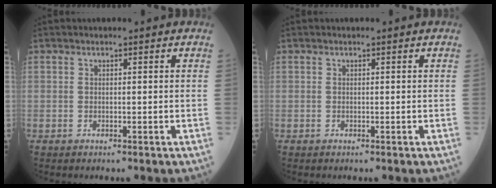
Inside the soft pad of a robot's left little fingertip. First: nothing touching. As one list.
[{"total": 0.0}]